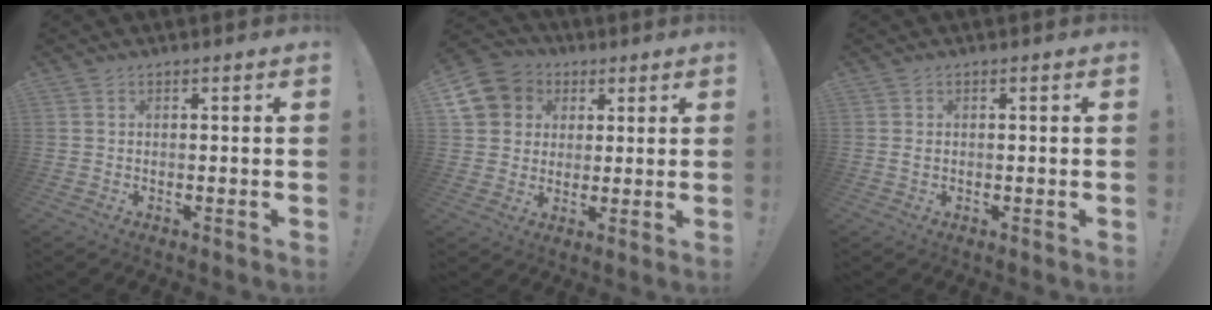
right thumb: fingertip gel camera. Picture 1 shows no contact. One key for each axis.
{"total": 11.3, "fx": 3.5, "fy": 10.0, "fz": 3.9, "tx": -0.059, "ty": -0.012, "tz": 0.072}
{"total": 0.6, "fx": 0.2, "fy": 0.4, "fz": 0.4, "tx": -0.004, "ty": 0.001, "tz": 0.002}